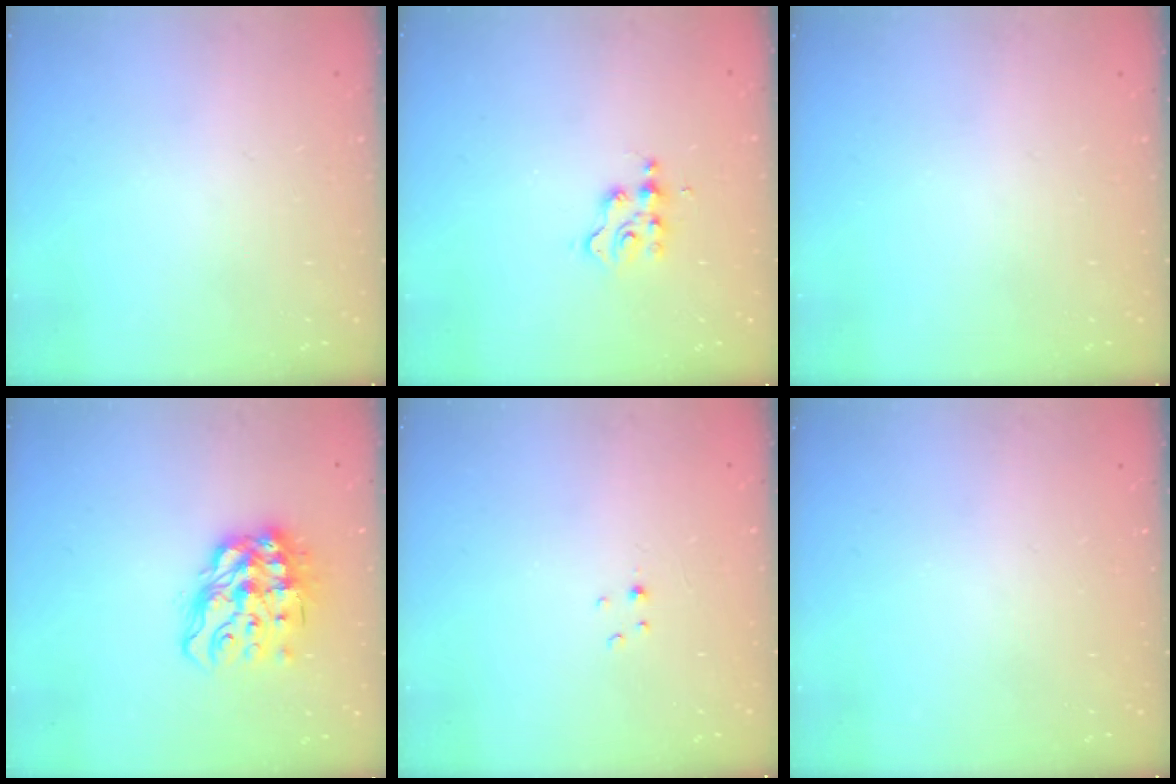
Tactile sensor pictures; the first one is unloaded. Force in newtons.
{"total": 3.0, "press": 3.0, "slide": 0.2}
{"total": 0.0}
{"total": 14.6, "press": 14.5, "slide": 2.0}
{"total": 1.4, "press": 1.3, "slide": 0.2}
{"total": 0.0}